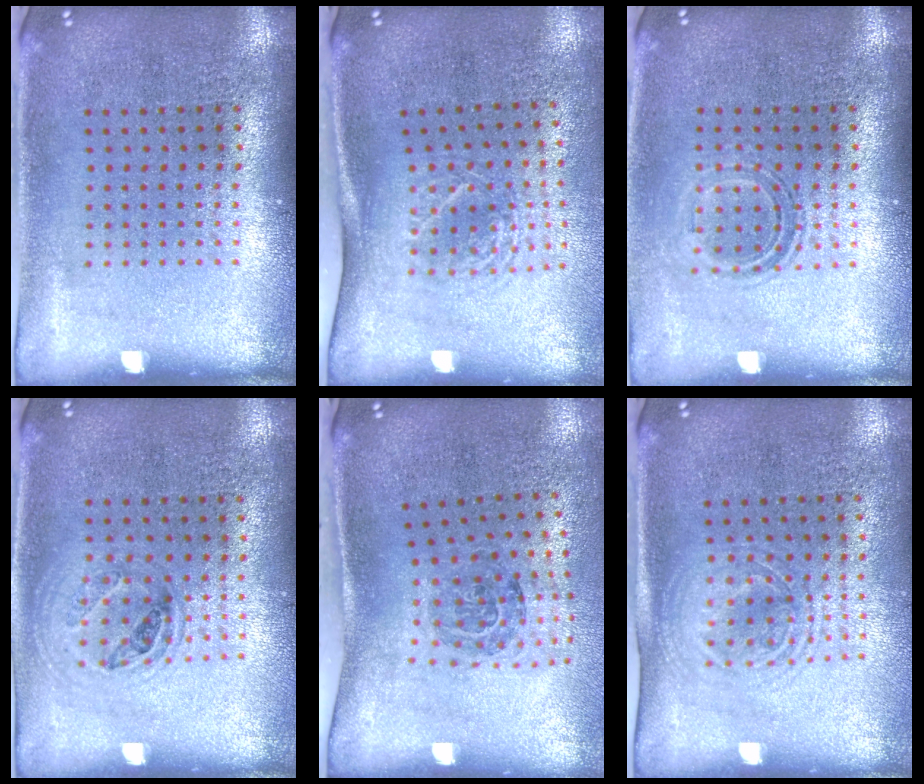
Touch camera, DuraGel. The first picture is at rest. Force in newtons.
{"total": 1.8, "press": 1.3, "slide": 1.2}
{"total": 1.0, "press": 0.9, "slide": 0.4}
{"total": 0.9, "press": 0.9, "slide": 0.2}
{"total": 1.5, "press": 1.2, "slide": 1.0}
{"total": 1.5, "press": 1.3, "slide": 0.7}